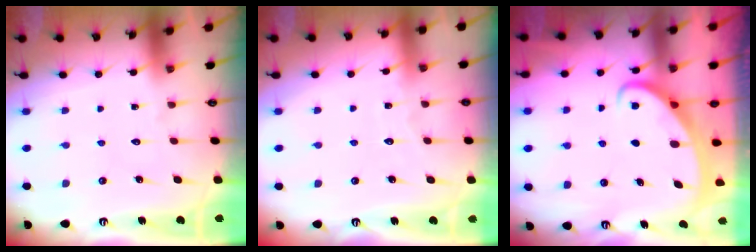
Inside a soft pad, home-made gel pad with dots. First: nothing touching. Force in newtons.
{"total": 3.4, "press": 3.4, "slide": 0.3}
{"total": 2.3, "press": 2.3, "slide": 0.3}